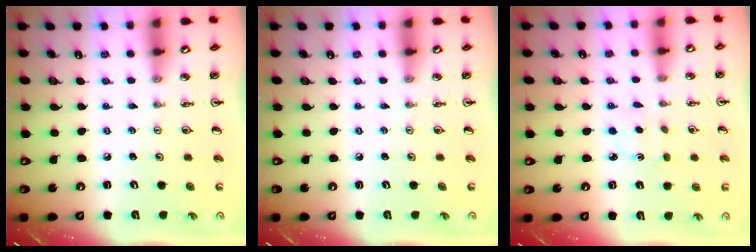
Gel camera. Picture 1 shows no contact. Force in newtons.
{"total": 0.0}
{"total": 1.7, "press": 1.7, "slide": 0.5}